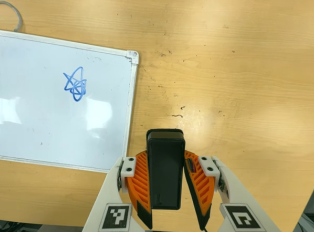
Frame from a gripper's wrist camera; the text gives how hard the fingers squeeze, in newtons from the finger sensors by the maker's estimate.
{"total": 6.3, "left": 4.9, "right": 7.6}